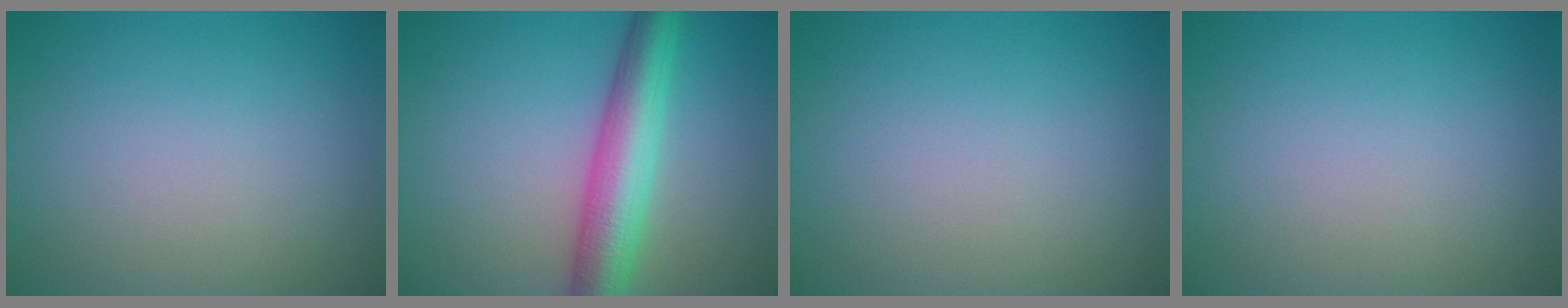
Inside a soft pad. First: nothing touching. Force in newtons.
{"total": 6.4, "press": 6.4, "slide": 0.2}
{"total": 0.0}
{"total": 0.0}